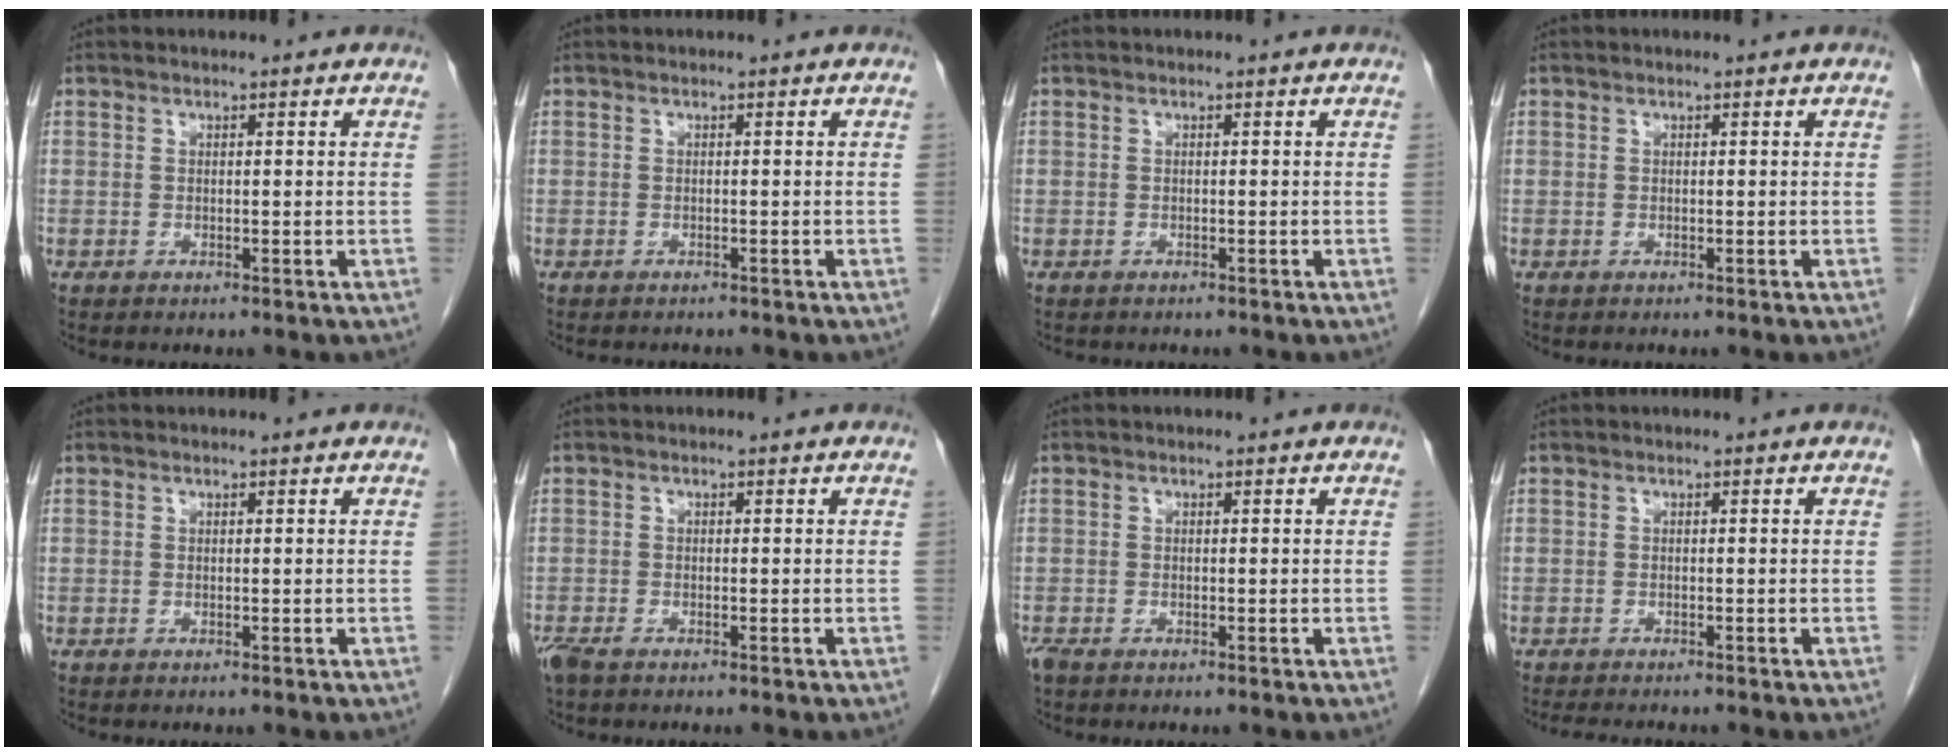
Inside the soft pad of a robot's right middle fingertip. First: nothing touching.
{"total": 2.1, "force": [-1.9, 0.7, 0.6], "torque": [-0.010, -0.005, -0.022]}
{"total": 1.5, "force": [-1.3, 0.6, 0.3], "torque": [-0.013, -0.002, -0.016]}
{"total": 0.0}
{"total": 0.0}
{"total": 2.9, "force": [-2.1, 1.1, 1.6], "torque": [-0.040, -0.008, -0.036]}
{"total": 1.6, "force": [-1.2, 0.6, 0.8], "torque": [-0.023, -0.005, -0.020]}
{"total": 3.3, "force": [-3.0, 0.4, 1.3], "torque": [-0.017, -0.010, -0.046]}